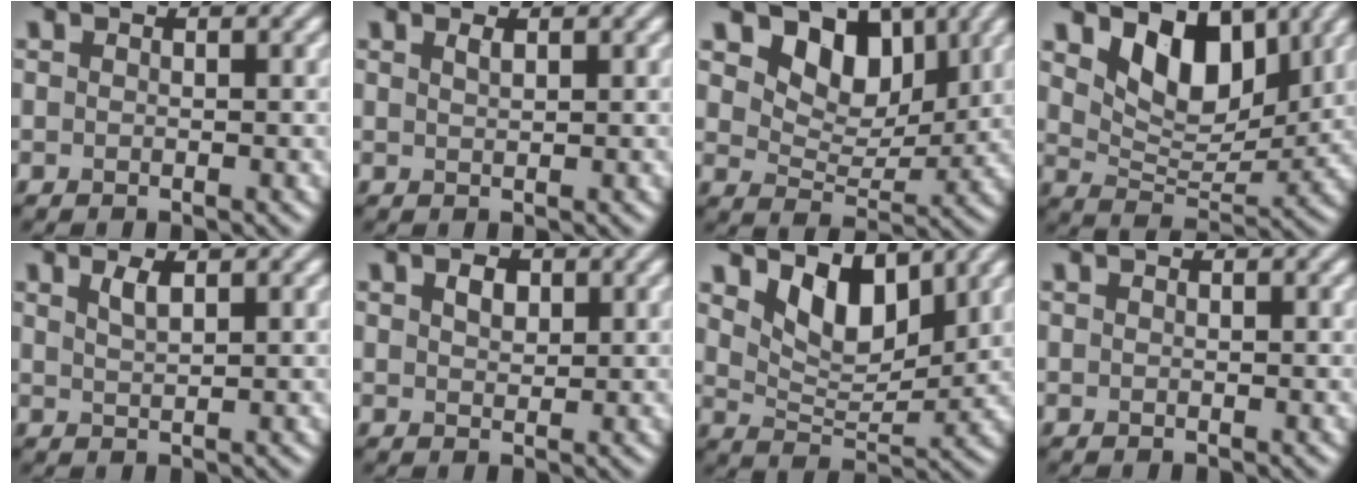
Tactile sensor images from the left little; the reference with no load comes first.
{"total": 0.8, "force": [0.6, 0.2, 0.5], "torque": [-0.009, 0.002, 0.010]}
{"total": 6.1, "force": [3.4, 3.8, 3.4], "torque": [-0.060, -0.013, 0.052]}
{"total": 6.6, "force": [3.4, 3.8, 4.2], "torque": [-0.076, -0.016, 0.052]}
{"total": 1.6, "force": [1.0, 0.4, 1.1], "torque": [-0.024, 0.002, 0.019]}
{"total": 1.7, "force": [0.8, 1.0, 1.1], "torque": [-0.021, 0.003, 0.013]}
{"total": 5.2, "force": [3.2, 2.5, 3.3], "torque": [-0.068, -0.014, 0.052]}
{"total": 0.0}